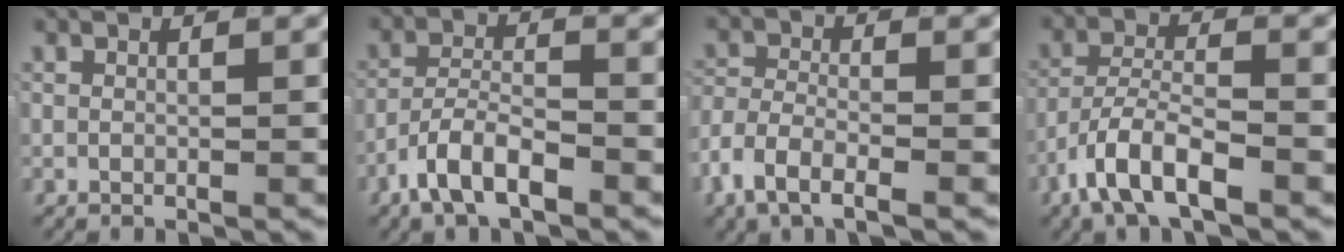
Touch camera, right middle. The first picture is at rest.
{"total": 4.4, "force": [-2.9, 1.9, 2.8], "torque": [-0.048, -0.001, -0.057]}
{"total": 4.3, "force": [-2.3, 2.2, 2.9], "torque": [-0.068, -0.009, -0.038]}
{"total": 4.8, "force": [-3.0, 1.8, 3.3], "torque": [-0.065, -0.003, -0.056]}